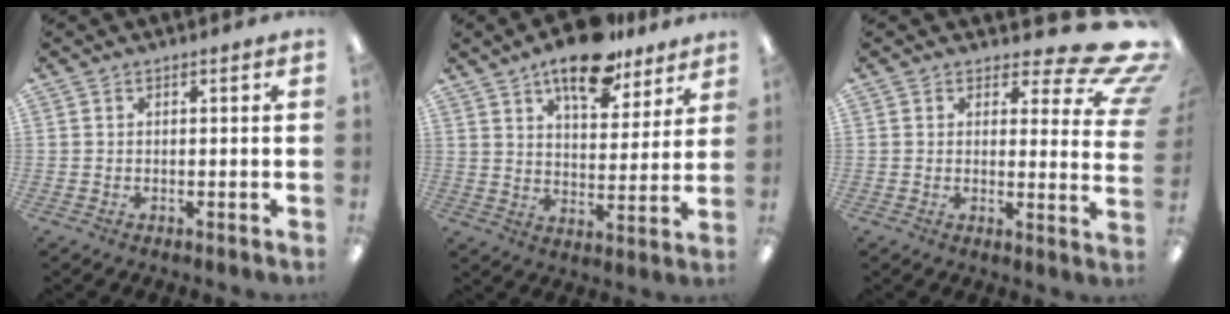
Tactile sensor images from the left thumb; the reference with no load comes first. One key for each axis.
{"total": 14.3, "fx": 10.6, "fy": 6.0, "fz": 7.5, "tx": -0.104, "ty": -0.056, "tz": 0.182}
{"total": 10.7, "fx": 6.8, "fy": 3.8, "fz": 7.3, "tx": -0.086, "ty": -0.056, "tz": 0.121}